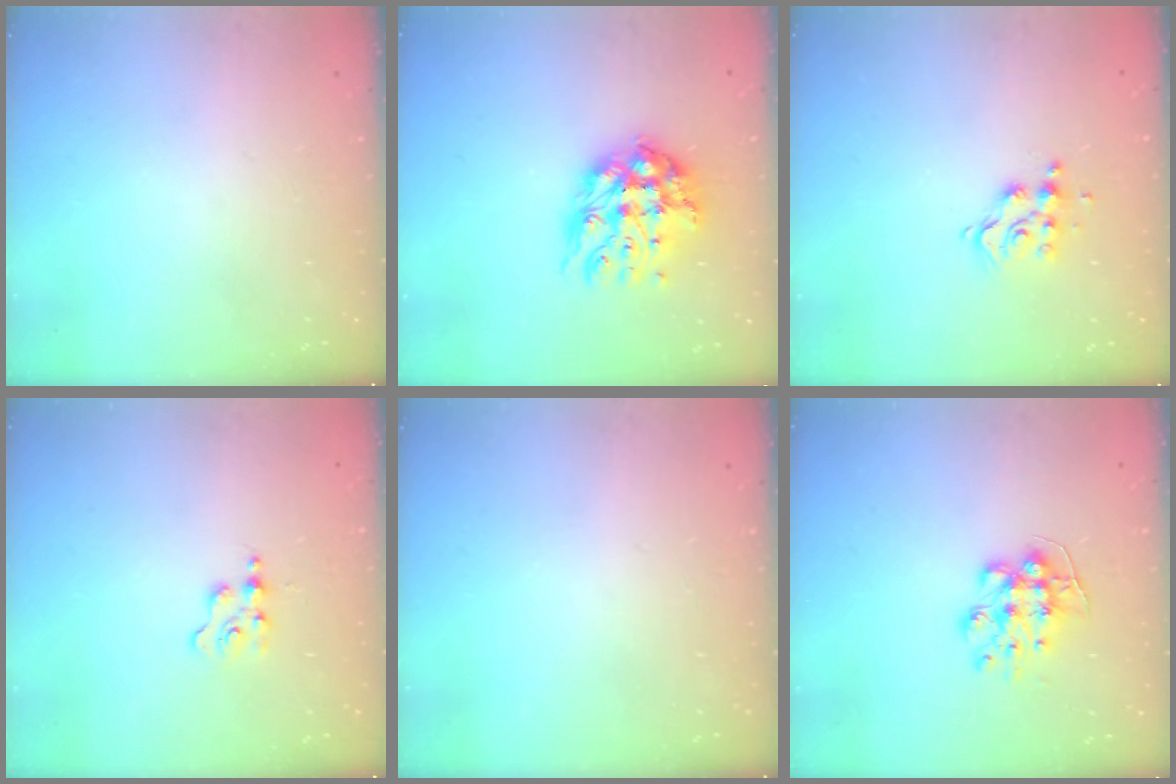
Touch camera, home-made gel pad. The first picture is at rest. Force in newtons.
{"total": 14.7, "press": 14.6, "slide": 1.3}
{"total": 9.8, "press": 9.8, "slide": 0.8}
{"total": 1.9, "press": 1.9, "slide": 0.2}
{"total": 0.0}
{"total": 9.0, "press": 9.0, "slide": 0.2}